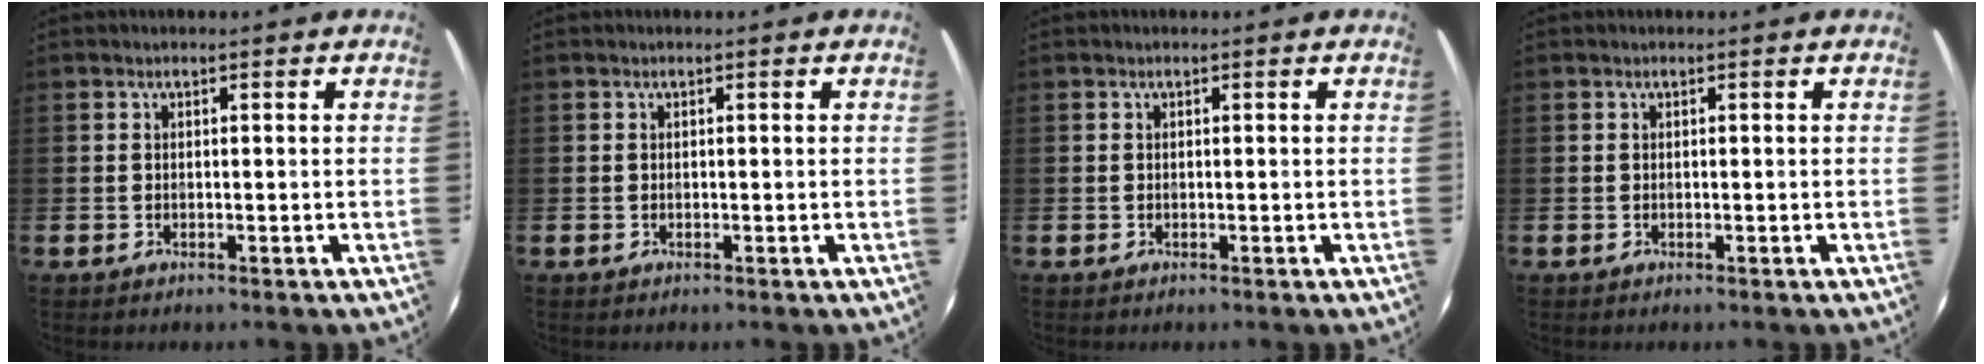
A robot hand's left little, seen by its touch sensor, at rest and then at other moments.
{"total": 0.0}
{"total": 0.0}
{"total": 0.0}